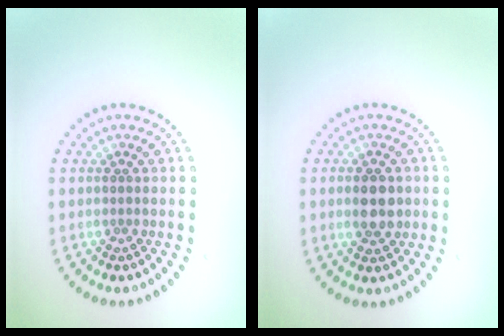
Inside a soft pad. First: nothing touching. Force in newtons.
{"total": 3.4, "press": 3.4, "slide": 0.2}